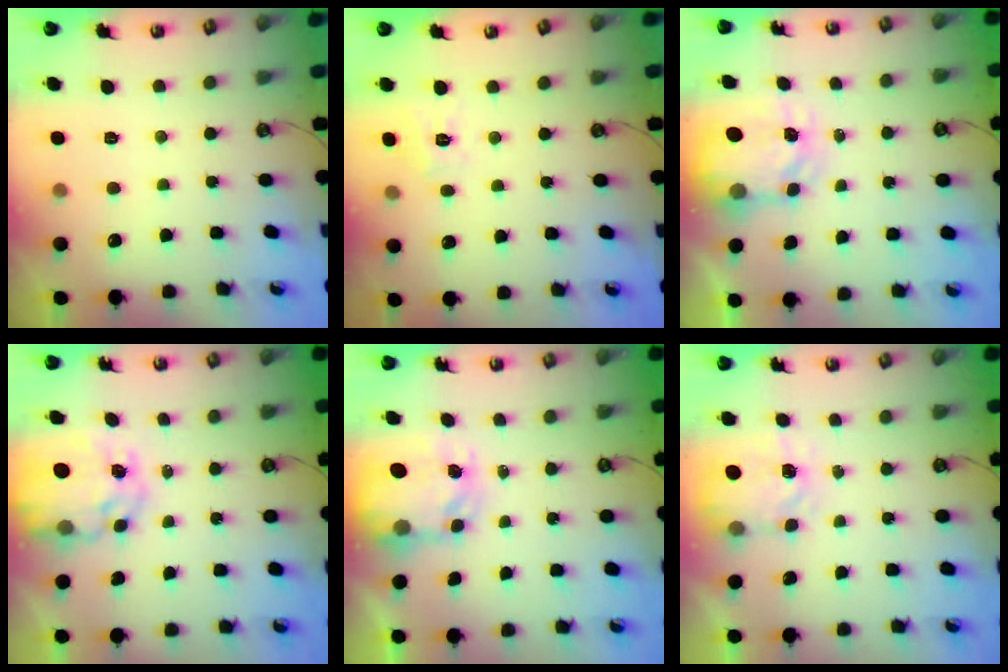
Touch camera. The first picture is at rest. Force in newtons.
{"total": 6.5, "press": 6.4, "slide": 0.5}
{"total": 5.0, "press": 4.9, "slide": 0.6}
{"total": 9.9, "press": 9.9, "slide": 0.8}
{"total": 5.8, "press": 5.7, "slide": 0.7}
{"total": 3.8, "press": 3.8, "slide": 0.6}